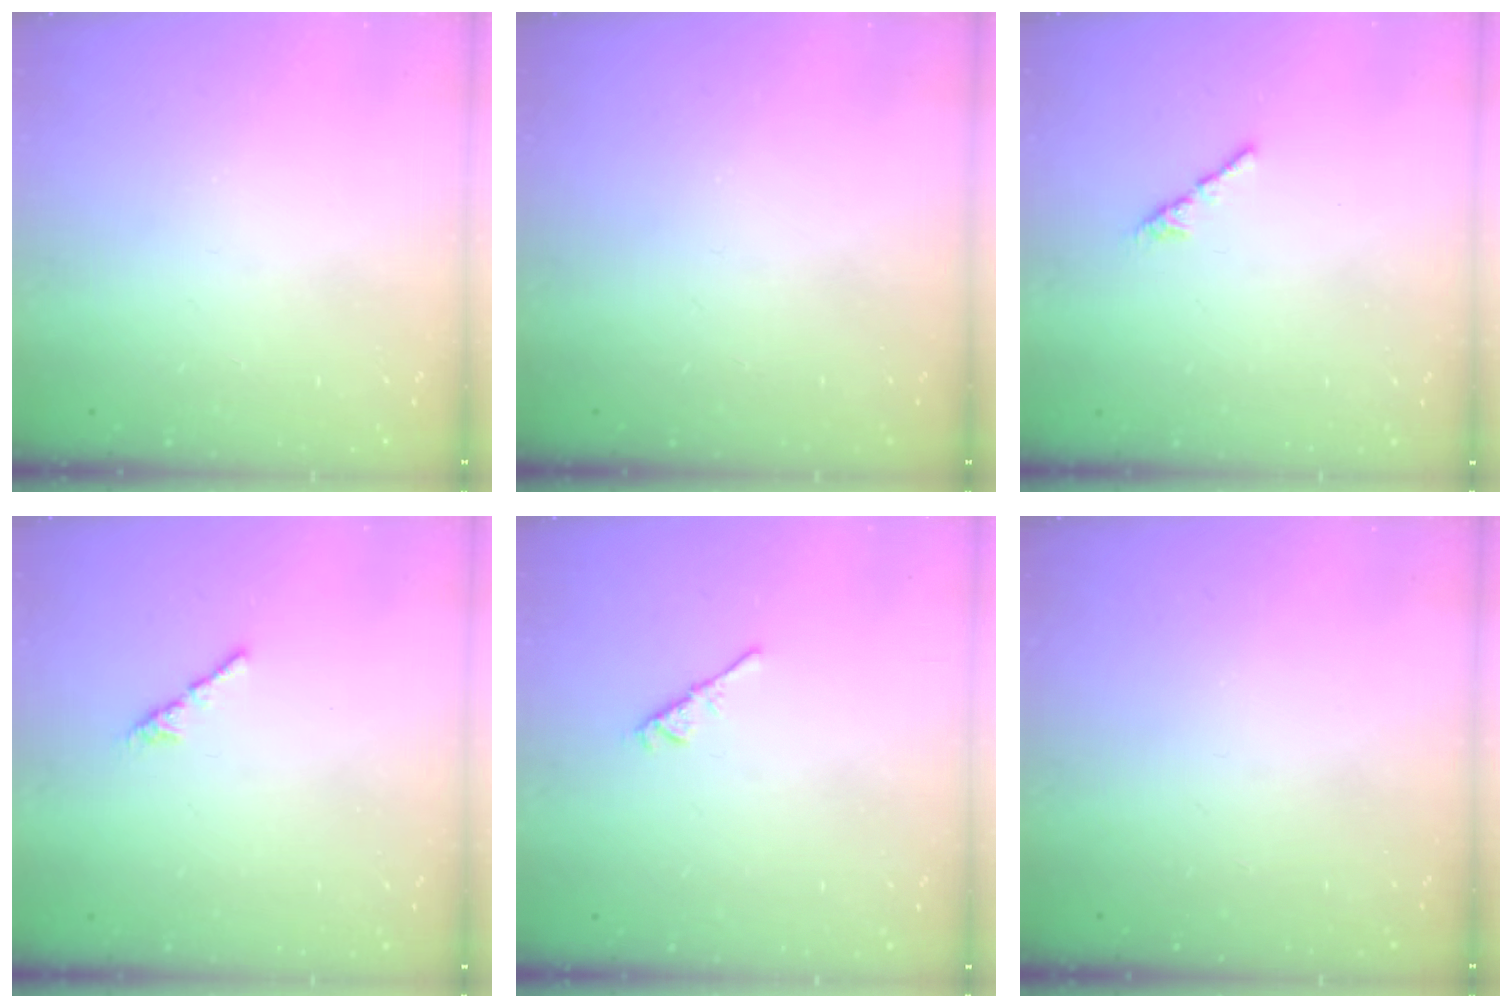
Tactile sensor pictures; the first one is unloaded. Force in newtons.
{"total": 0.0}
{"total": 2.1, "press": 2.0, "slide": 0.7}
{"total": 2.1, "press": 2.0, "slide": 0.7}
{"total": 3.1, "press": 3.0, "slide": 0.7}
{"total": 0.0}